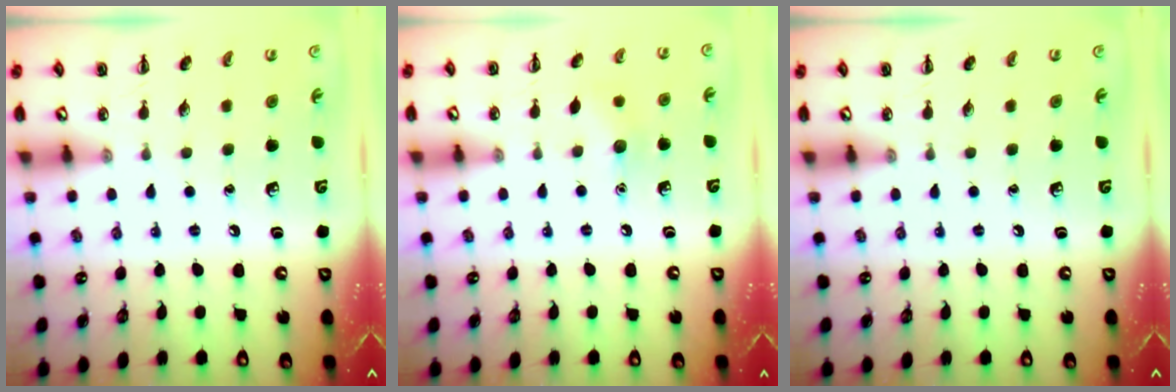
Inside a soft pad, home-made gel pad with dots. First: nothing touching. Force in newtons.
{"total": 7.4, "press": 7.2, "slide": 1.7}
{"total": 0.0}